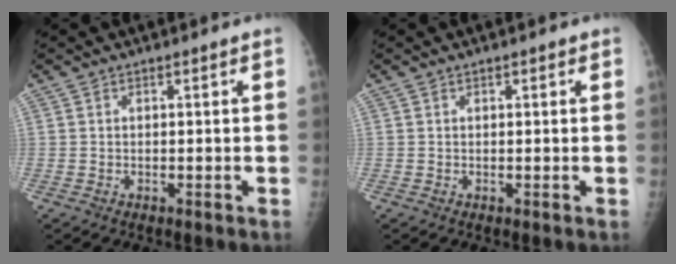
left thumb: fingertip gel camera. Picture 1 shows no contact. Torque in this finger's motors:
{"motor_torque": [-0.26, 0.02, -0.37, -0.26, 0.02]}